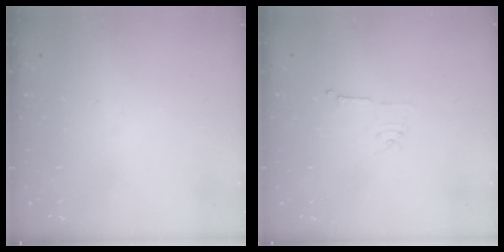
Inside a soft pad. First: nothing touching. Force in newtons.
{"total": 6.0, "press": 6.0, "slide": 0.5}